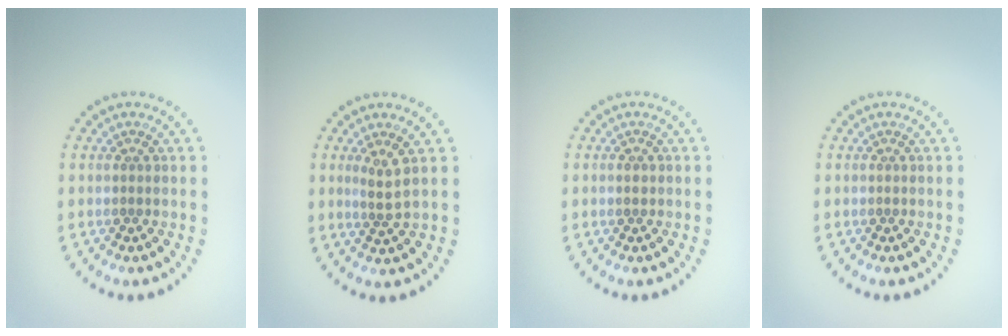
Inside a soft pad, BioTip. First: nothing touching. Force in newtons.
{"total": 1.8, "press": 1.2, "slide": 1.3}
{"total": 0.9, "press": 0.9, "slide": 0.1}
{"total": 0.0}